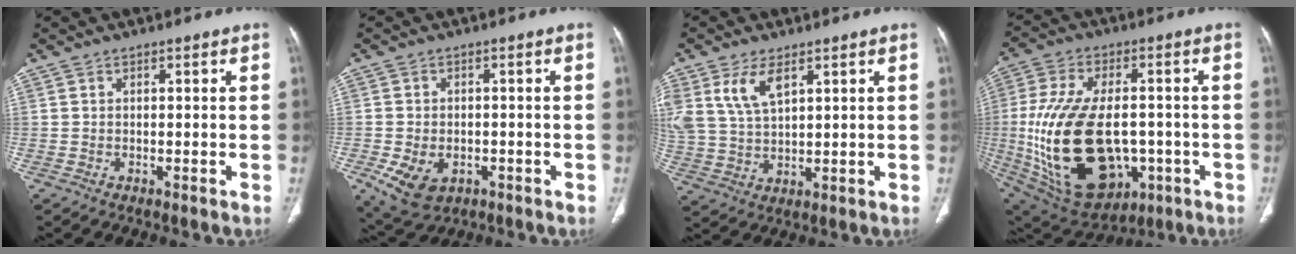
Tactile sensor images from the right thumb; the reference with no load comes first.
{"total": 8.0, "force": [-2.9, 5.5, 5.0], "torque": [-0.089, 0.005, -0.035]}
{"total": 8.6, "force": [4.4, 4.1, 6.1], "torque": [-0.125, -0.010, 0.096]}
{"total": 26.9, "force": [-3.8, 16.0, 21.3], "torque": [-0.427, -0.005, -0.027]}